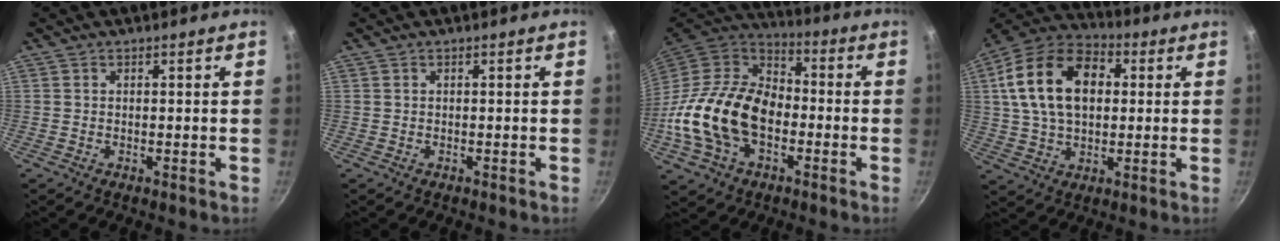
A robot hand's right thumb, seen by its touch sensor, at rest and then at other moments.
{"total": 0.0}
{"total": 22.8, "force": [-4.8, 15.2, 16.3], "torque": [-0.291, 0.036, -0.100]}
{"total": 19.4, "force": [3.8, 12.7, 14.1], "torque": [-0.231, 0.021, 0.053]}